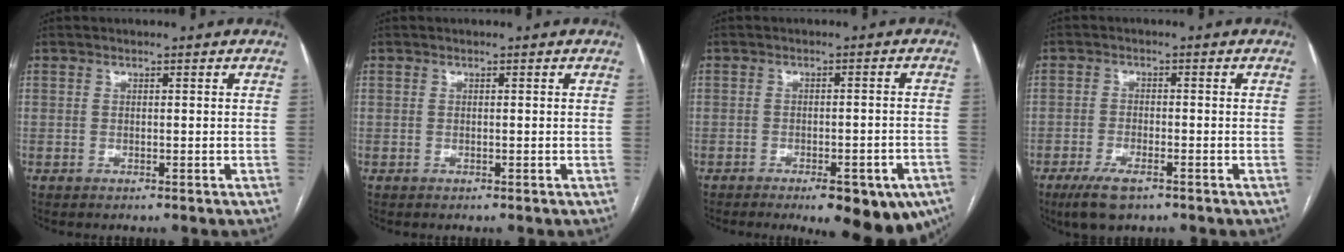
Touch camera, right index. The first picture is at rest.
{"total": 0.0}
{"total": 13.5, "force": [-8.7, 4.0, 9.4], "torque": [-0.069, 0.003, -0.108]}
{"total": 5.5, "force": [-3.6, 1.6, 3.8], "torque": [-0.078, -0.009, -0.060]}